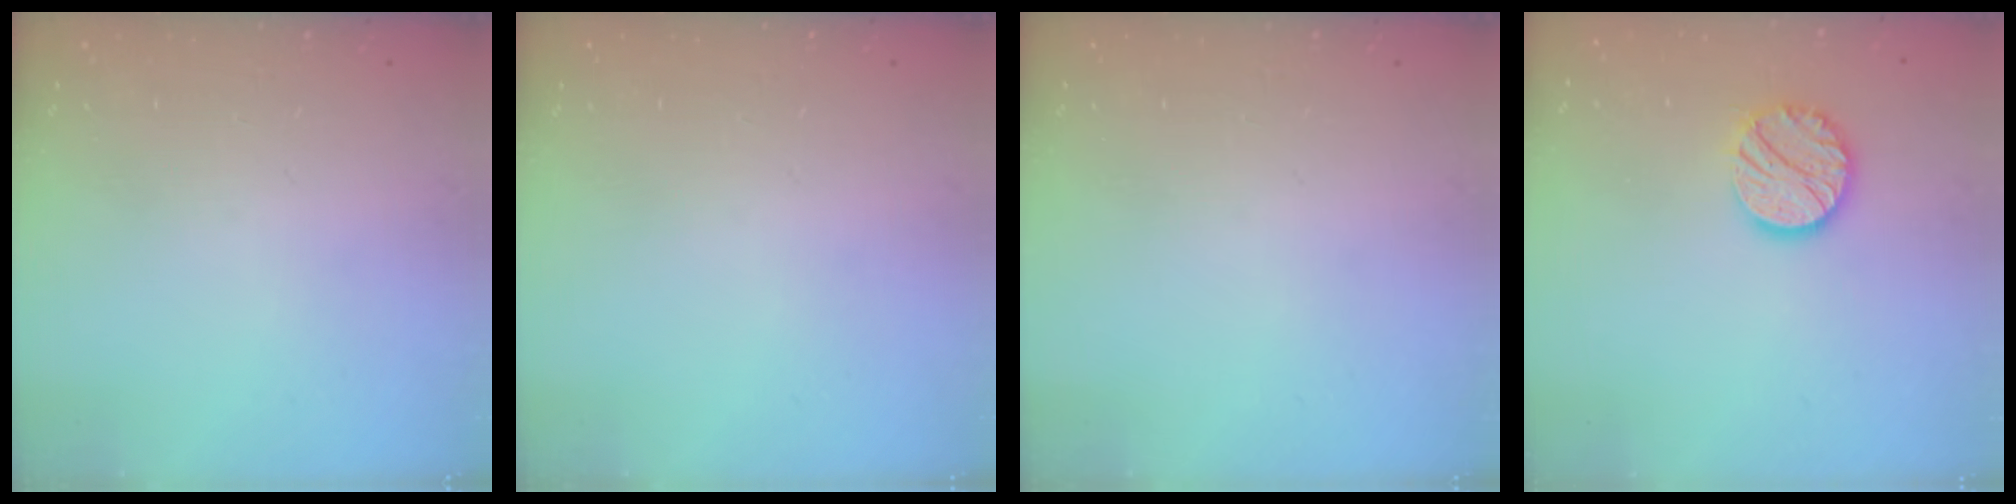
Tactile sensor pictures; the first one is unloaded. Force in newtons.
{"total": 0.0}
{"total": 0.0}
{"total": 11.6, "press": 11.6, "slide": 0.5}